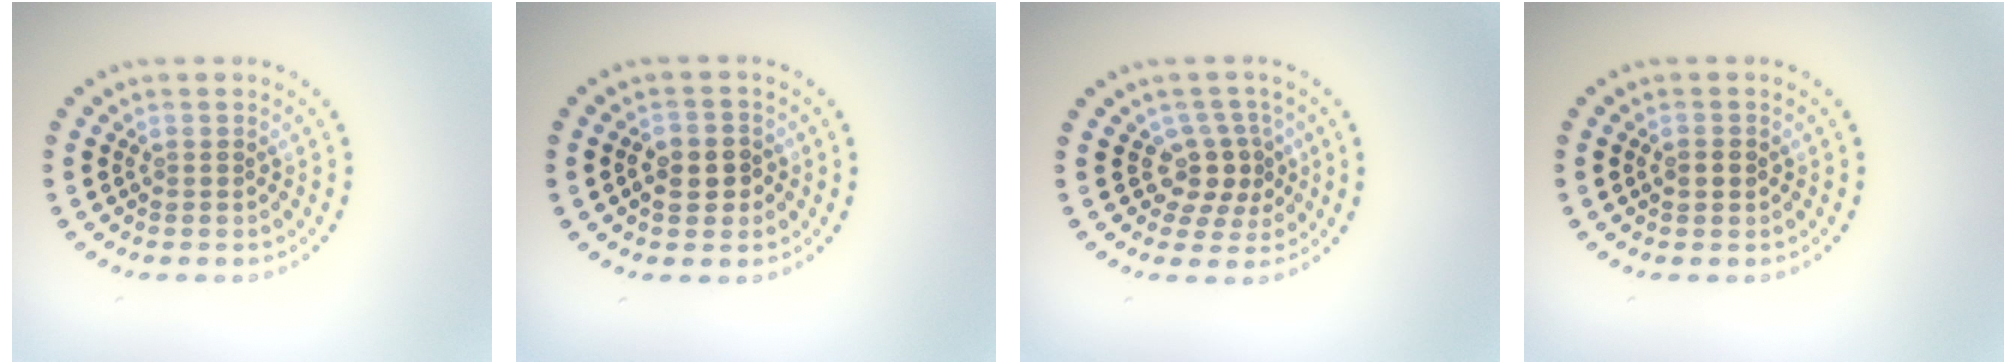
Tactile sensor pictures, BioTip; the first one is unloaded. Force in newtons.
{"total": 2.8, "press": 2.7, "slide": 0.6}
{"total": 2.9, "press": 2.3, "slide": 1.8}
{"total": 1.5, "press": 1.5, "slide": 0.0}